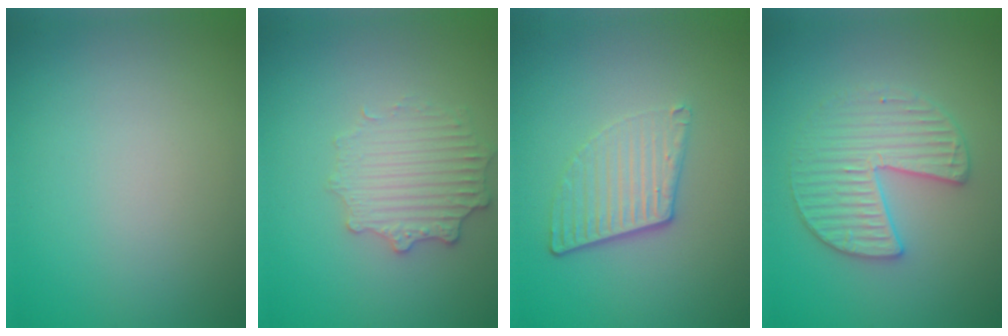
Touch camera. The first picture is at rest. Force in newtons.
{"total": 2.7, "press": 2.6, "slide": 0.5}
{"total": 3.7, "press": 2.7, "slide": 2.5}
{"total": 3.5, "press": 3.4, "slide": 0.6}